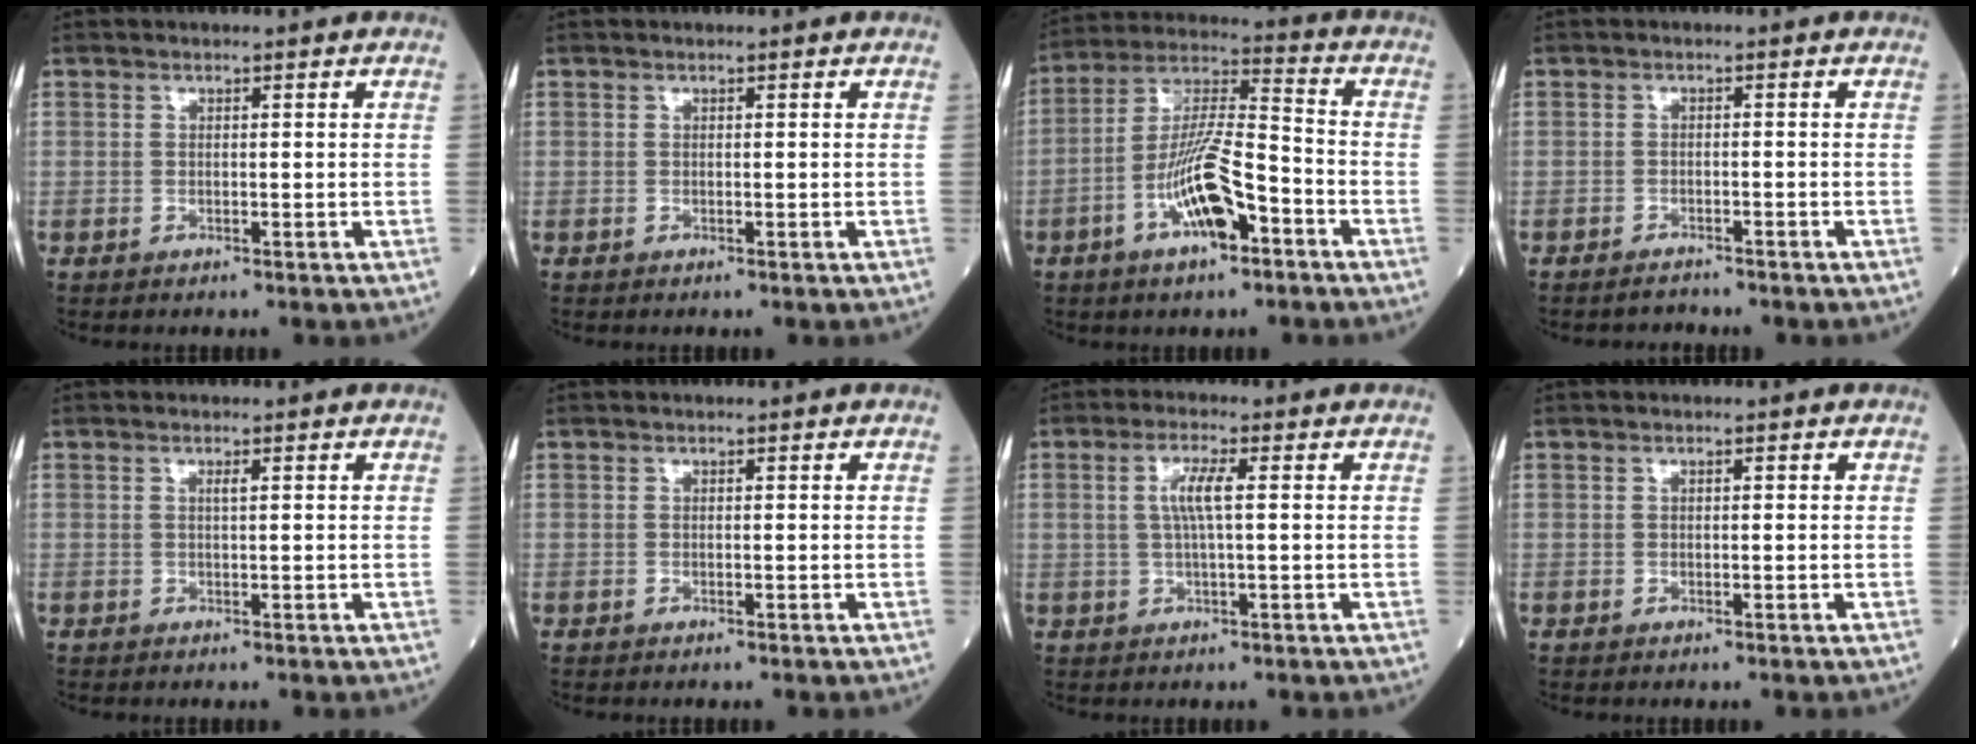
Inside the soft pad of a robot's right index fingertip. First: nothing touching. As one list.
[{"total": 0.0}, {"total": 12.2, "force": [-5.2, 2.6, 10.7], "torque": [-0.212, 0.006, -0.093]}, {"total": 1.5, "force": [-1.5, 0.2, -0.2], "torque": [0.001, -0.004, -0.023]}, {"total": 0.7, "force": [0.3, 0.0, 0.6], "torque": [-0.014, 0.000, 0.005]}, {"total": 0.0}, {"total": 4.1, "force": [0.6, 0.3, 4.0], "torque": [-0.081, 0.005, 0.012]}, {"total": 0.0}]